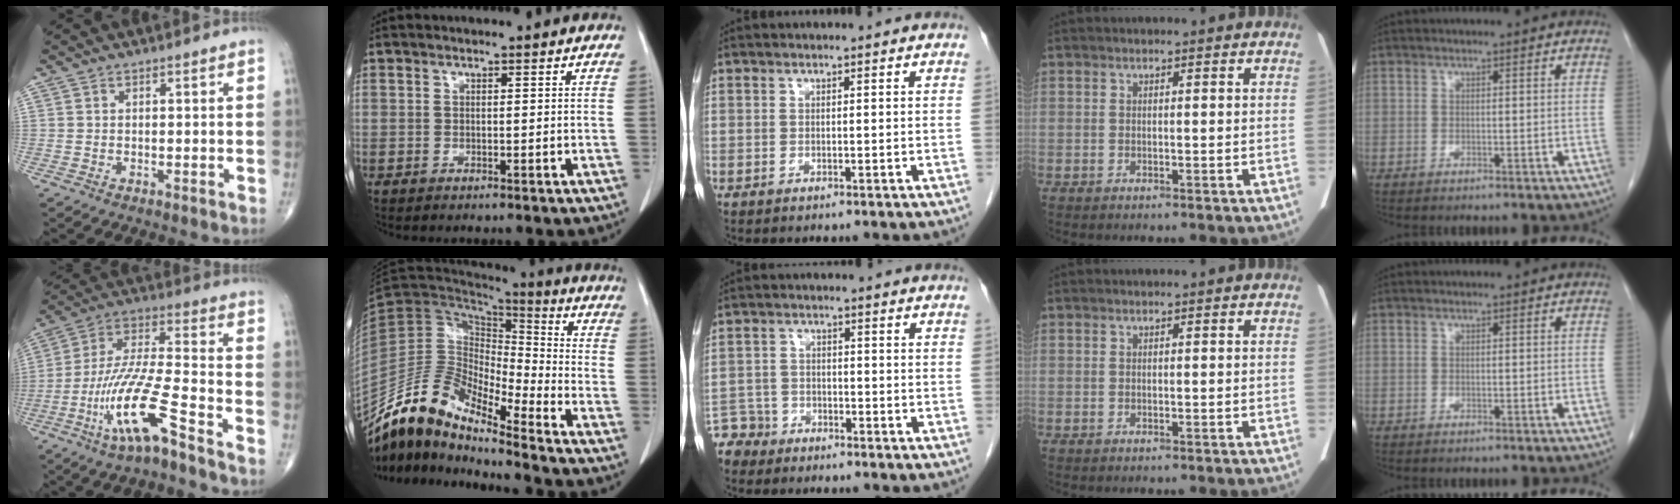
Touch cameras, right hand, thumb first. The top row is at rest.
{"thumb": {"total": 15.6, "force": [-8.4, 2.4, 12.9], "torque": [-0.269, 0.047, -0.157]}, "index": {"total": 13.1, "force": [-11.6, 2.3, 5.5], "torque": [-0.105, 0.039, -0.221]}, "middle": {"total": 4.5, "force": [-3.8, 2.2, -0.7], "torque": [0.017, -0.001, -0.077]}}